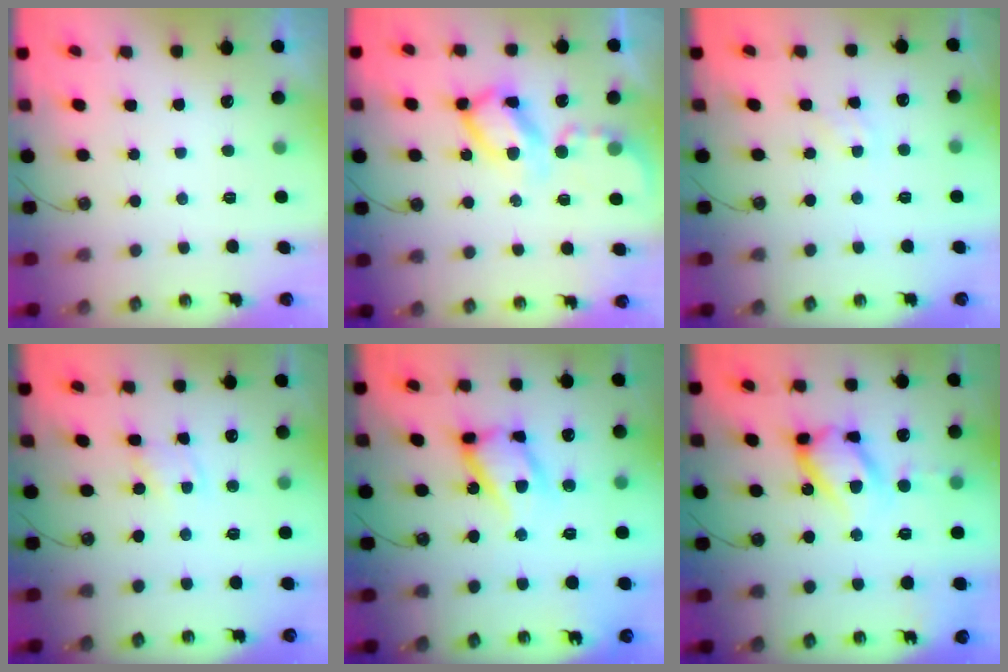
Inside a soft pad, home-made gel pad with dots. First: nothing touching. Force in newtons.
{"total": 12.4, "press": 12.3, "slide": 1.2}
{"total": 0.9, "press": 0.9, "slide": 0.2}
{"total": 2.8, "press": 2.8, "slide": 0.3}
{"total": 16.1, "press": 16.0, "slide": 1.4}
{"total": 15.8, "press": 15.8, "slide": 1.4}